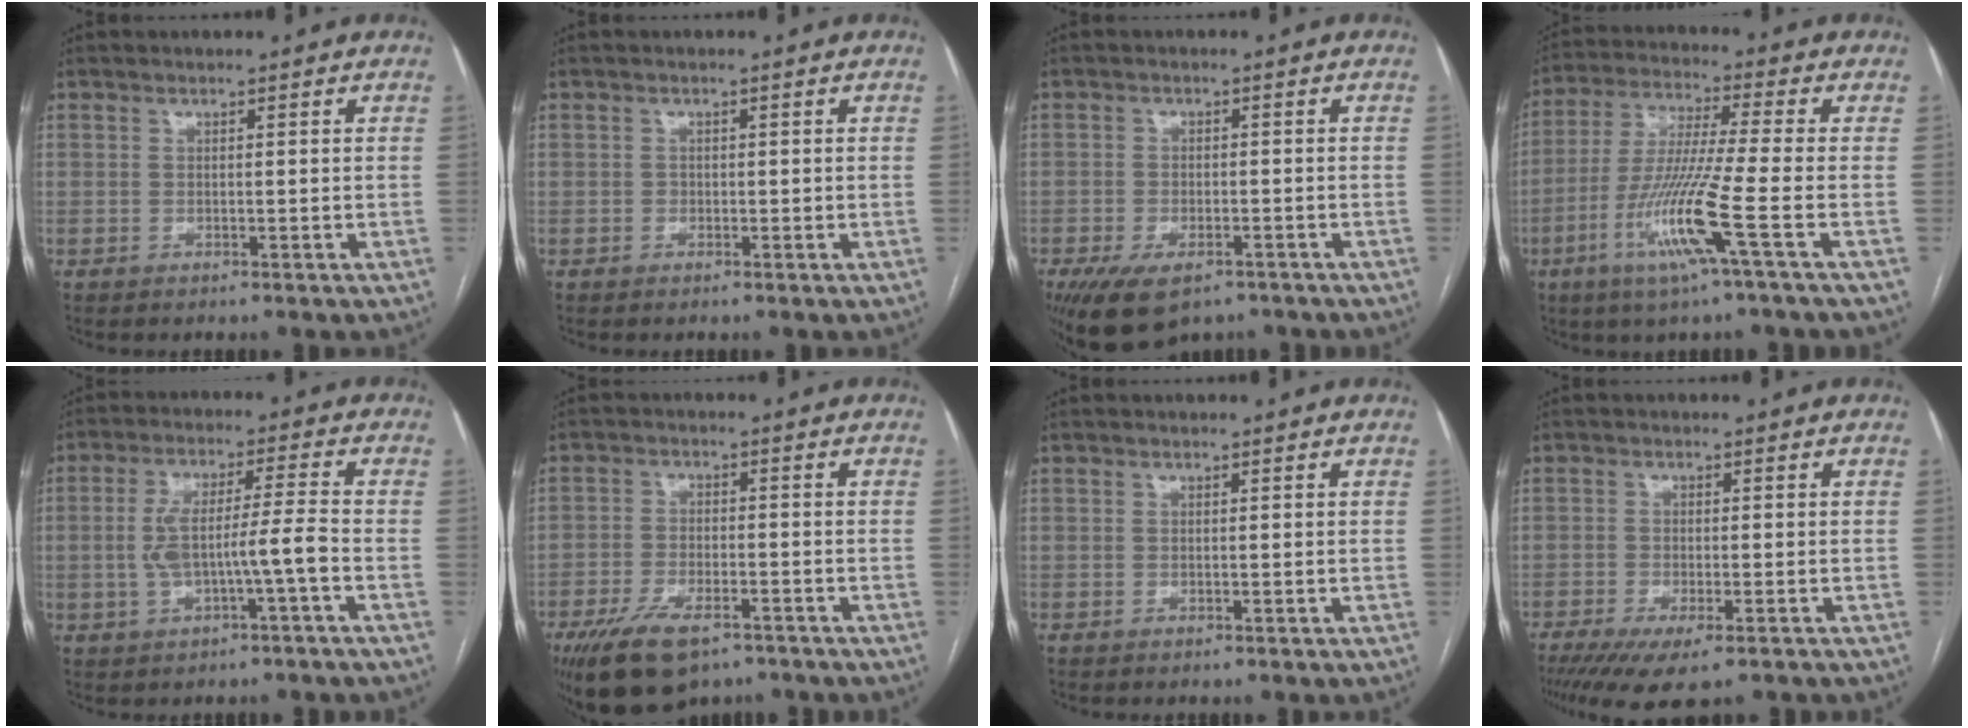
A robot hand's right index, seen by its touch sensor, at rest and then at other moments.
{"total": 0.6, "force": [-0.1, 0.6, 0.2], "torque": [0.001, 0.003, -0.002]}
{"total": 8.1, "force": [-5.4, 4.0, 4.5], "torque": [-0.077, -0.005, -0.082]}
{"total": 12.5, "force": [-4.9, -1.5, 11.4], "torque": [-0.230, -0.021, -0.100]}
{"total": 8.1, "force": [-1.9, 0.5, 7.8], "torque": [-0.152, 0.020, -0.030]}
{"total": 10.5, "force": [-7.1, 4.3, 6.5], "torque": [-0.121, -0.011, -0.118]}
{"total": 0.0}
{"total": 9.4, "force": [-6.7, 2.4, 6.2], "torque": [-0.094, -0.020, -0.103]}